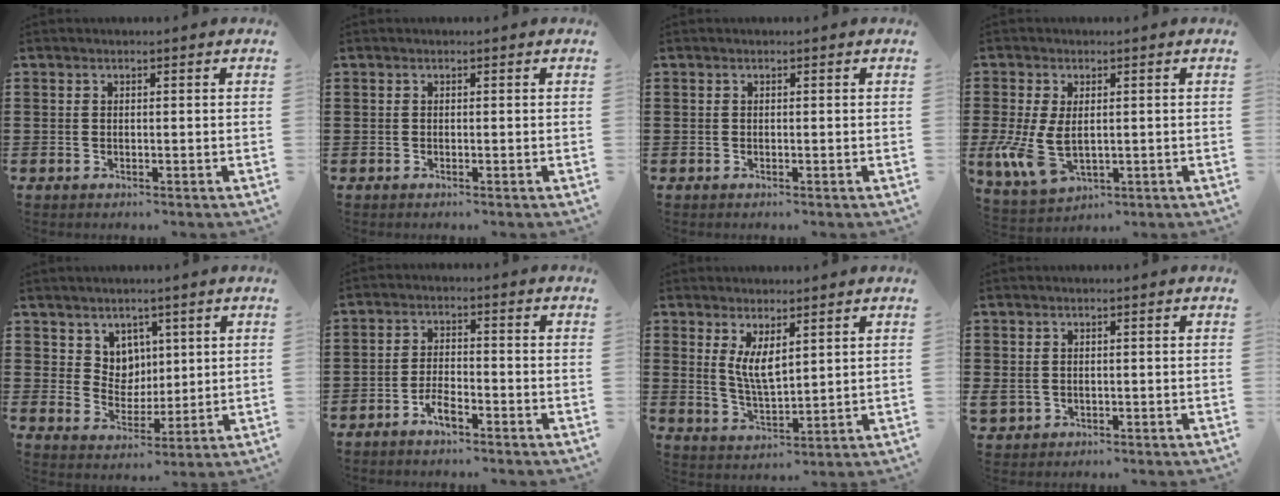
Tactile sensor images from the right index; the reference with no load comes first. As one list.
[{"total": 0.0}, {"total": 0.0}, {"total": 7.1, "force": [-0.7, 4.2, 5.7], "torque": [-0.146, -0.010, -0.014]}, {"total": 5.6, "force": [3.4, 4.4, 0.5], "torque": [-0.037, 0.002, 0.063]}, {"total": 3.4, "force": [-2.4, 1.1, 2.1], "torque": [-0.045, 0.004, -0.047]}, {"total": 5.0, "force": [2.1, 1.9, 4.2], "torque": [-0.086, 0.001, 0.039]}, {"total": 1.2, "force": [0.1, 1.2, 0.3], "torque": [-0.013, 0.005, 0.000]}]